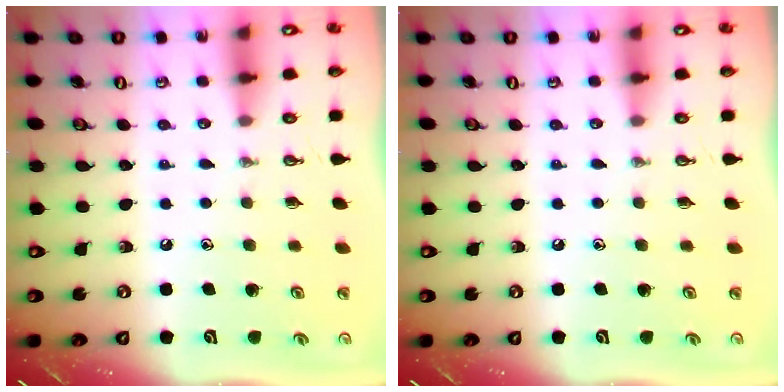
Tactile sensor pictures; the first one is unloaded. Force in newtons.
{"total": 0.0}